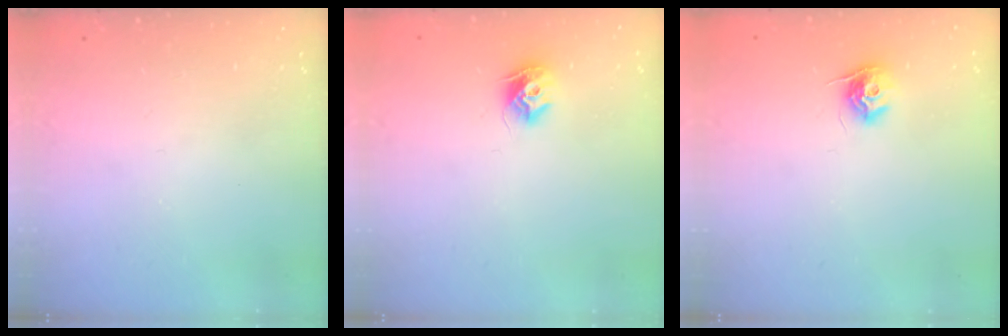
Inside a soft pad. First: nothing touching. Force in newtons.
{"total": 8.3, "press": 8.3, "slide": 0.5}
{"total": 8.6, "press": 8.6, "slide": 0.2}